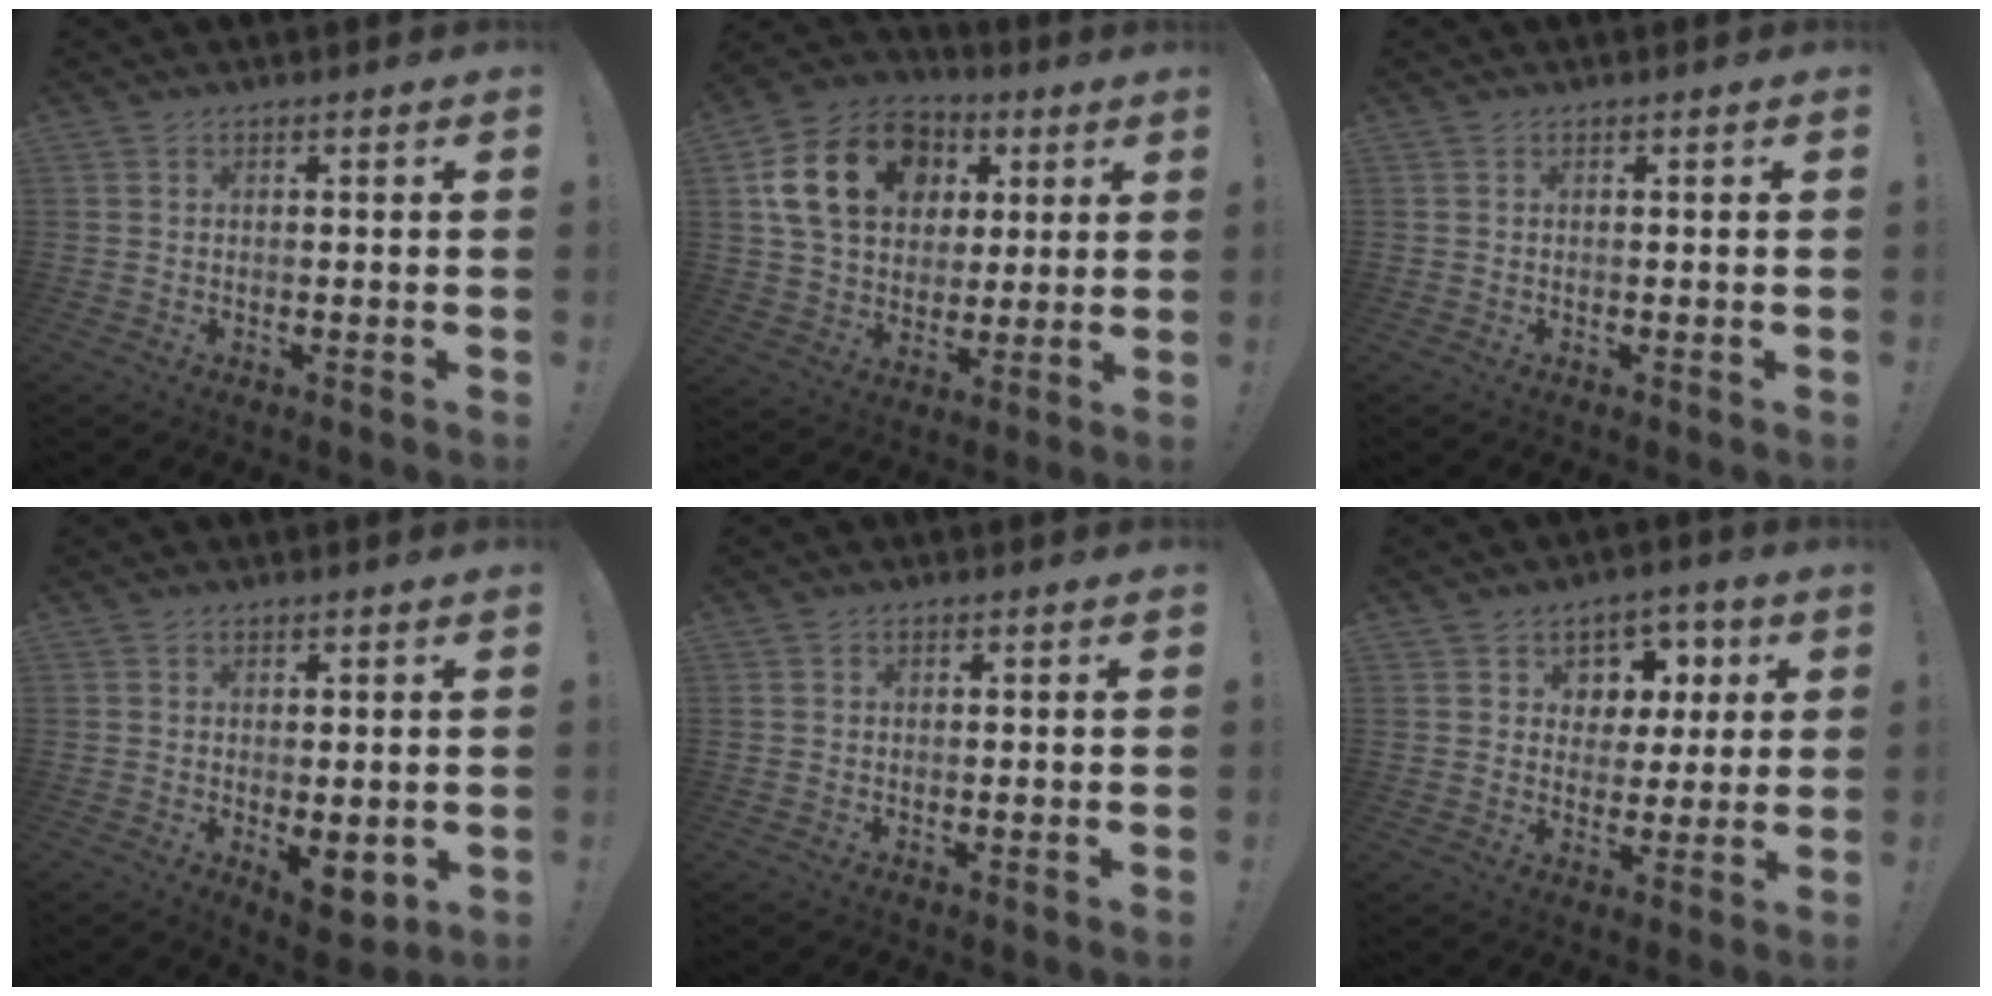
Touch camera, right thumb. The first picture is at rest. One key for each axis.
{"total": 19.9, "fx": 6.7, "fy": 14.6, "fz": 11.7, "tx": -0.194, "ty": -0.007, "tz": 0.132}
{"total": 0.0}
{"total": 6.3, "fx": -0.5, "fy": 3.3, "fz": 5.3, "tx": -0.063, "ty": -0.009, "tz": 0.000}
{"total": 0.6, "fx": 0.1, "fy": 0.6, "fz": 0.1, "tx": 0.004, "ty": 0.000, "tz": 0.001}
{"total": 7.6, "fx": 2.4, "fy": 7.0, "fz": 1.4, "tx": -0.012, "ty": -0.018, "tz": 0.052}